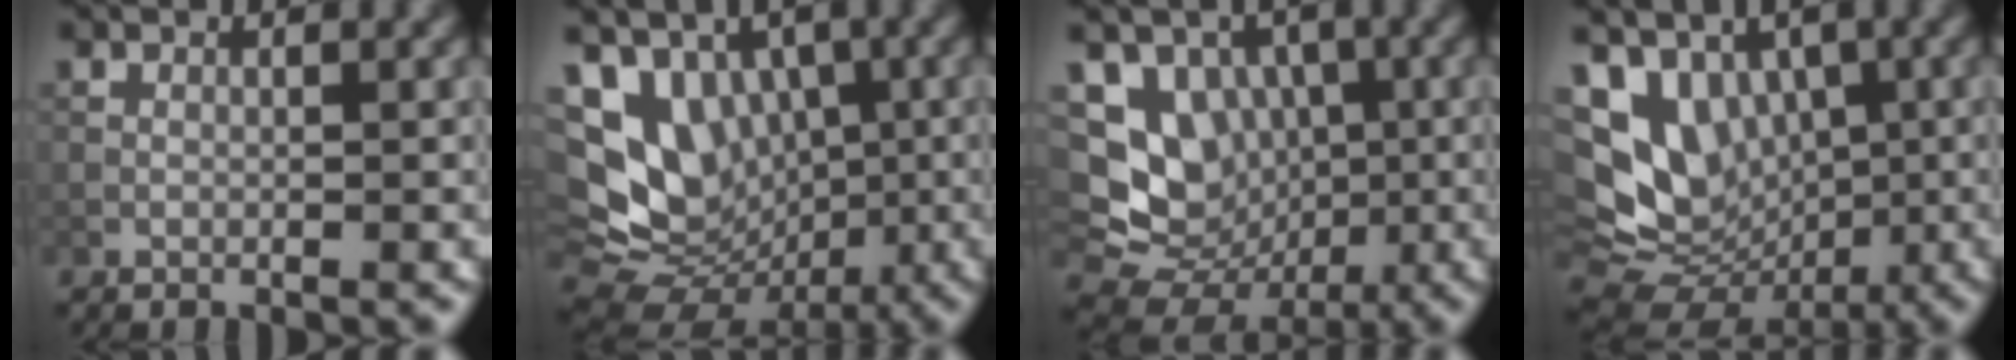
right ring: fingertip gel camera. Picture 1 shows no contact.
{"total": 10.5, "force": [0.3, 8.3, 6.5], "torque": [-0.098, 0.001, 0.008]}
{"total": 9.2, "force": [-0.1, 8.1, 4.4], "torque": [-0.066, 0.003, -0.019]}
{"total": 9.1, "force": [0.5, 7.1, 5.7], "torque": [-0.088, -0.003, 0.017]}